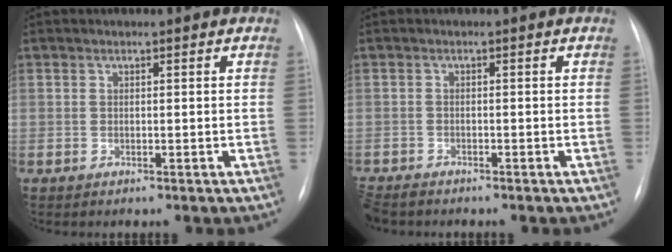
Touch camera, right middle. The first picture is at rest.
{"total": 3.8, "force": [-3.4, 1.3, 1.1], "torque": [-0.019, -0.010, -0.060]}